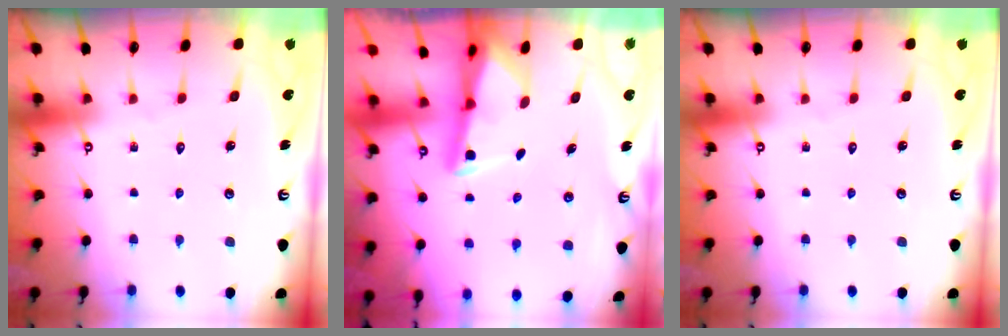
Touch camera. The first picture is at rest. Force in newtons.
{"total": 2.8, "press": 2.7, "slide": 0.6}
{"total": 0.0}